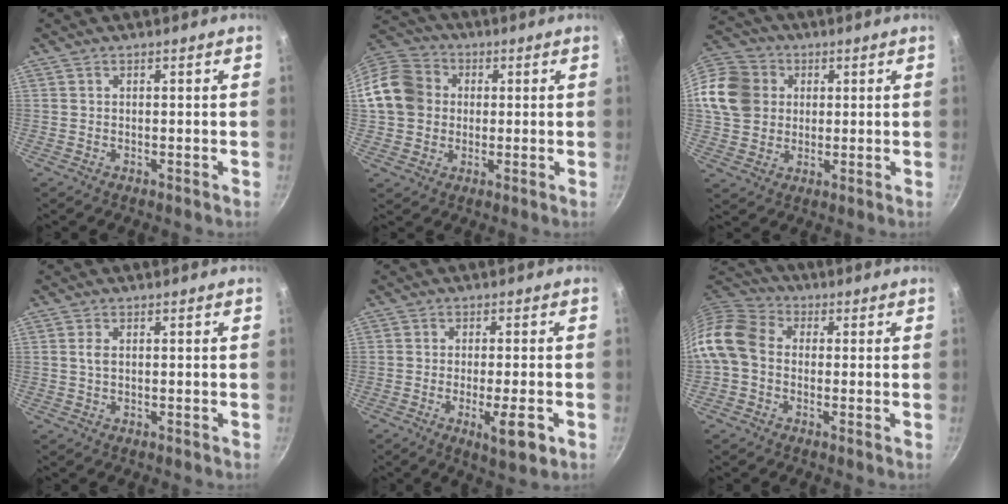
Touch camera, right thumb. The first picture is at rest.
{"total": 13.5, "force": [1.0, 11.8, 6.6], "torque": [-0.106, 0.028, 0.004]}
{"total": 14.4, "force": [2.7, 12.5, 6.7], "torque": [-0.118, 0.019, 0.043]}
{"total": 1.5, "force": [0.3, 0.8, 1.3], "torque": [-0.026, 0.002, 0.004]}
{"total": 7.2, "force": [-2.6, 1.6, 6.6], "torque": [-0.103, 0.000, -0.038]}
{"total": 10.7, "force": [-0.9, 8.3, 6.7], "torque": [-0.111, 0.025, -0.040]}